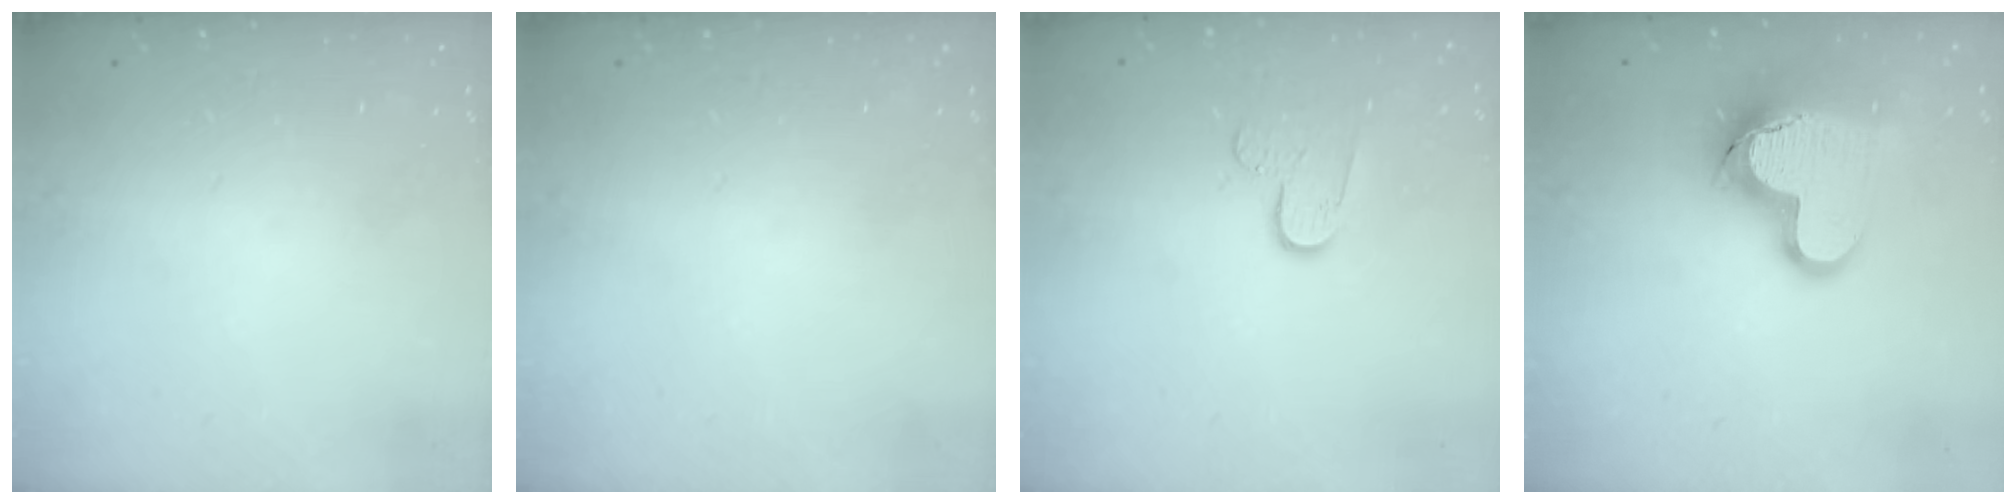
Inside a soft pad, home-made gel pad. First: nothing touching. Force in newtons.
{"total": 0.0}
{"total": 7.0, "press": 7.0, "slide": 0.6}
{"total": 15.9, "press": 15.7, "slide": 2.2}